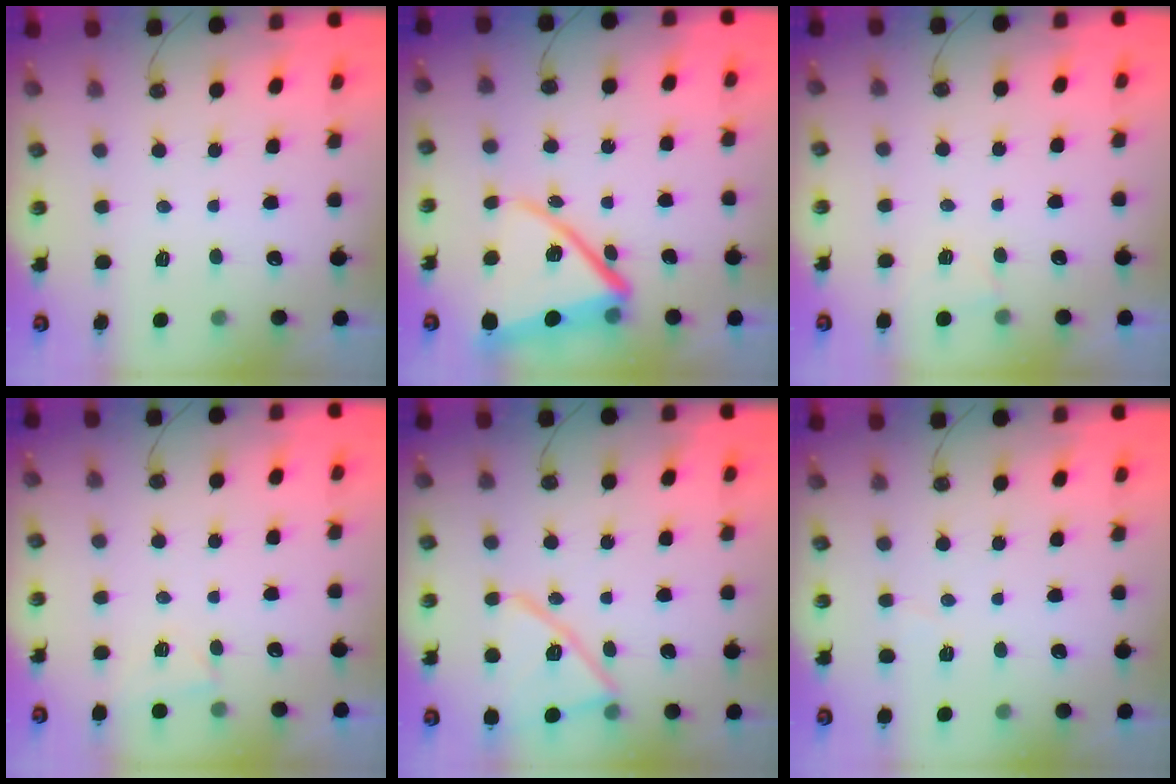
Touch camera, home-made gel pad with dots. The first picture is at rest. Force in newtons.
{"total": 16.5, "press": 16.4, "slide": 2.2}
{"total": 1.8, "press": 1.6, "slide": 0.8}
{"total": 2.8, "press": 2.7, "slide": 0.6}
{"total": 15.0, "press": 15.0, "slide": 0.5}
{"total": 3.7, "press": 2.6, "slide": 2.6}